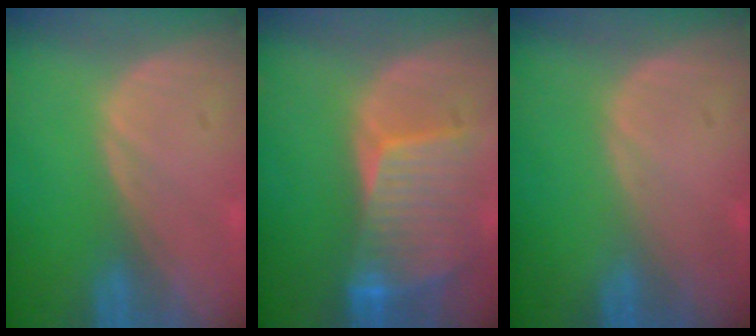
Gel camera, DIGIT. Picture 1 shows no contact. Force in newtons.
{"total": 8.4, "press": 7.6, "slide": 3.5}
{"total": 0.0}